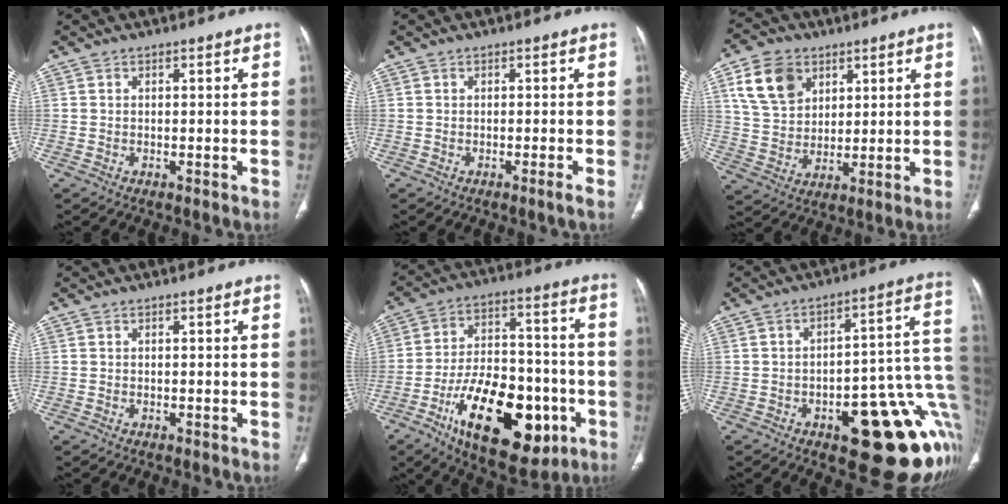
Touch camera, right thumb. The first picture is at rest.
{"total": 0.9, "force": [-0.5, -0.3, 0.7], "torque": [-0.014, -0.002, -0.009]}
{"total": 11.6, "force": [5.3, 8.5, 6.0], "torque": [-0.087, -0.012, 0.108]}
{"total": 0.0}
{"total": 23.9, "force": [-9.5, 12.1, 18.3], "torque": [-0.273, 0.043, -0.137]}
{"total": 21.9, "force": [-6.8, 8.3, 19.1], "torque": [-0.162, 0.044, -0.074]}